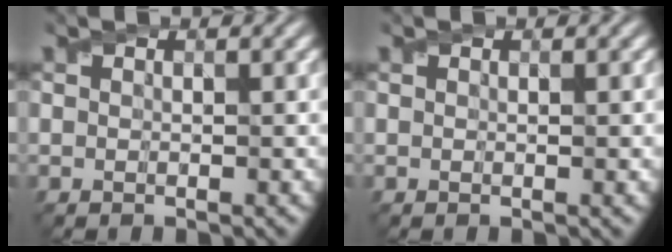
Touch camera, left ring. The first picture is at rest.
{"total": 0.6, "force": [0.1, 0.1, 0.6], "torque": [-0.006, 0.002, -0.001]}